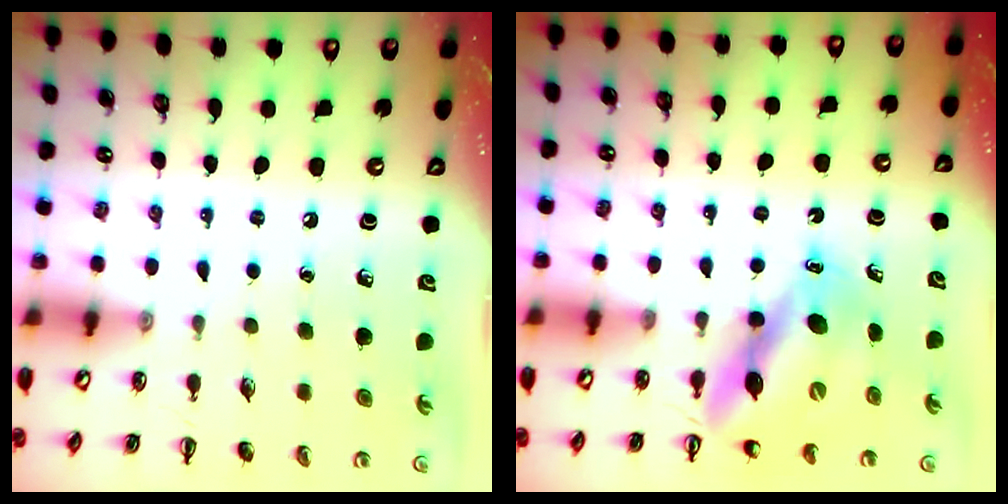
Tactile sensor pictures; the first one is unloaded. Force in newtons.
{"total": 11.5, "press": 11.0, "slide": 3.2}